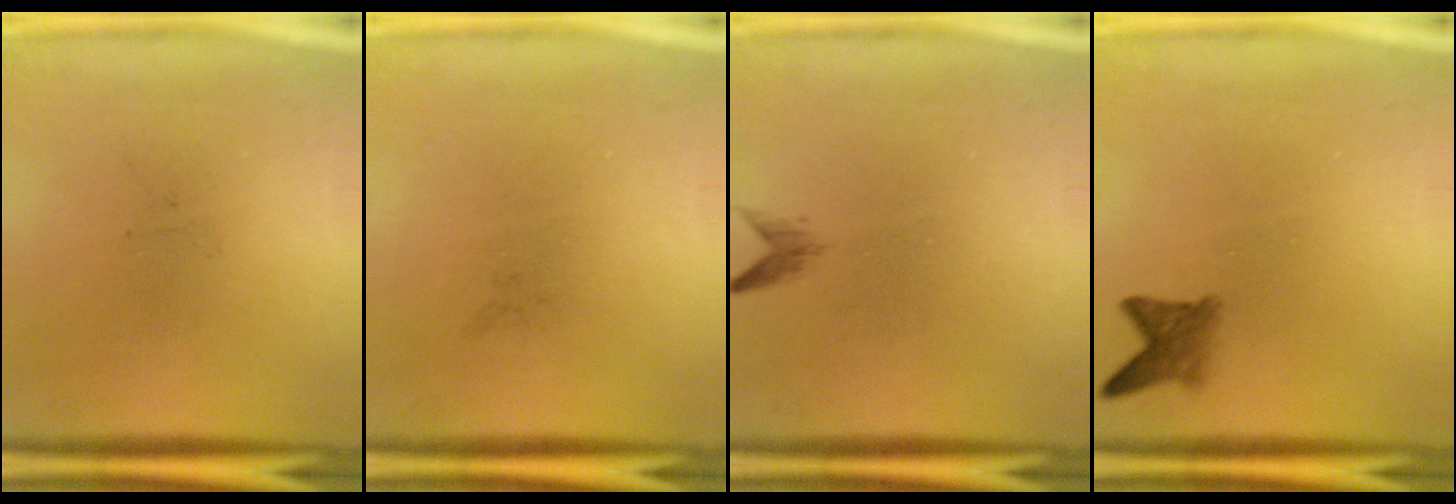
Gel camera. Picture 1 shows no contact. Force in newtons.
{"total": 0.0}
{"total": 1.1}
{"total": 2.5}